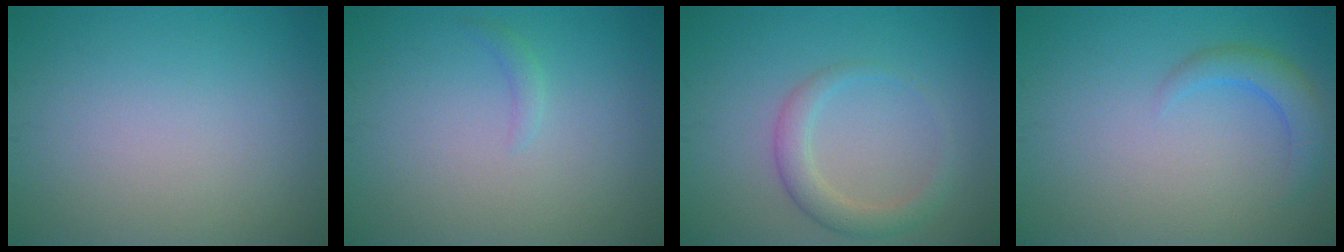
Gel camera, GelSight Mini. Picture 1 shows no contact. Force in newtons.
{"total": 0.8, "press": 0.8, "slide": 0.1}
{"total": 2.6, "press": 2.6, "slide": 0.2}
{"total": 2.6, "press": 2.5, "slide": 0.2}